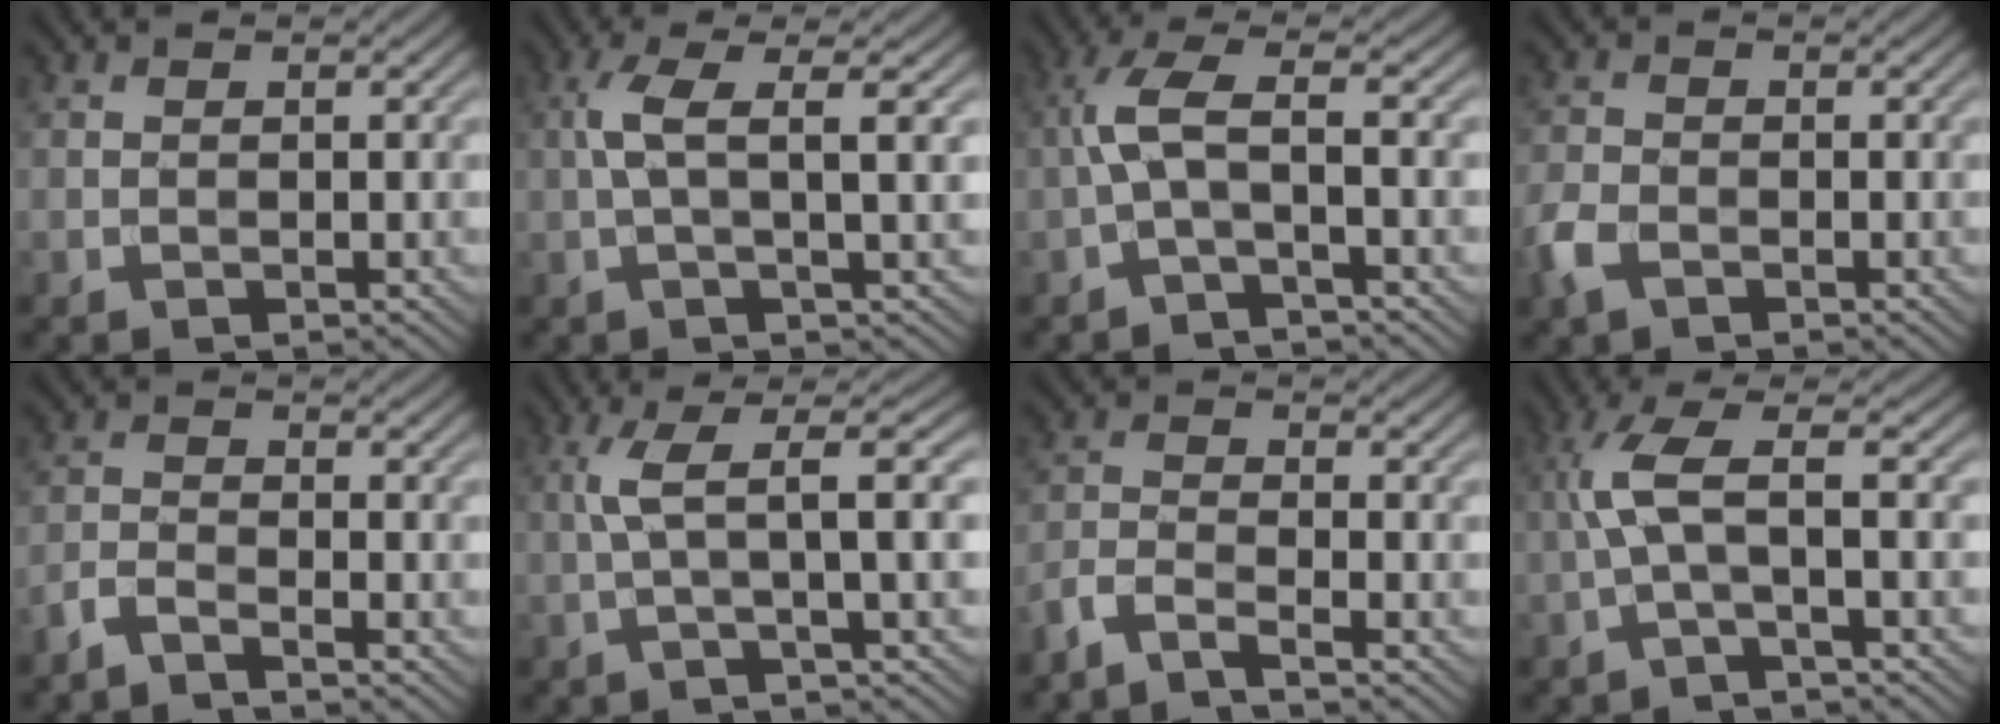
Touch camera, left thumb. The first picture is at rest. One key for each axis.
{"total": 5.0, "fx": 0.8, "fy": 0.9, "fz": 4.8, "tx": -0.092, "ty": 0.014, "tz": 0.009}
{"total": 4.7, "fx": -0.9, "fy": 0.9, "fz": 4.5, "tx": -0.101, "ty": 0.018, "tz": -0.029}
{"total": 3.4, "fx": -1.9, "fy": 1.9, "fz": 2.1, "tx": -0.056, "ty": -0.007, "tz": -0.051}
{"total": 2.7, "fx": -2.4, "fy": 0.4, "fz": 1.3, "tx": -0.029, "ty": -0.005, "tz": -0.061}
{"total": 6.2, "fx": 1.0, "fy": 0.9, "fz": 6.1, "tx": -0.114, "ty": 0.024, "tz": 0.013}
{"total": 3.7, "fx": -3.2, "fy": 0.5, "fz": 1.9, "tx": -0.041, "ty": -0.006, "tz": -0.079}
{"total": 5.3, "fx": -0.3, "fy": 0.7, "fz": 5.3, "tx": -0.117, "ty": 0.018, "tz": -0.017}